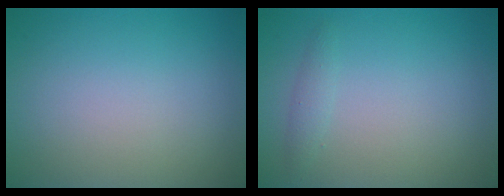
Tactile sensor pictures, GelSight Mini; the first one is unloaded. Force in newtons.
{"total": 1.0, "press": 1.0, "slide": 0.0}